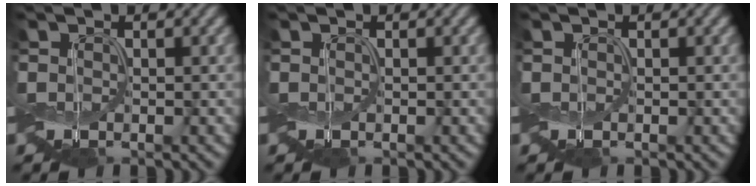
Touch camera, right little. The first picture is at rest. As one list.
[{"total": 0.0}, {"total": 0.0}]